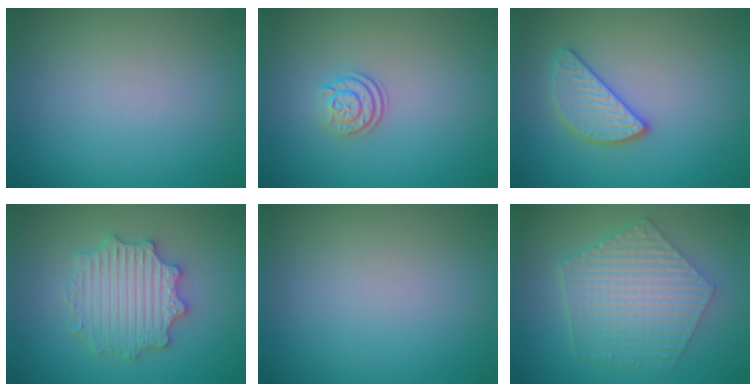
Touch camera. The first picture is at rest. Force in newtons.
{"total": 2.4, "press": 1.8, "slide": 1.5}
{"total": 2.8, "press": 2.7, "slide": 0.4}
{"total": 5.4, "press": 5.3, "slide": 0.9}
{"total": 0.0}
{"total": 6.8, "press": 5.0, "slide": 4.6}